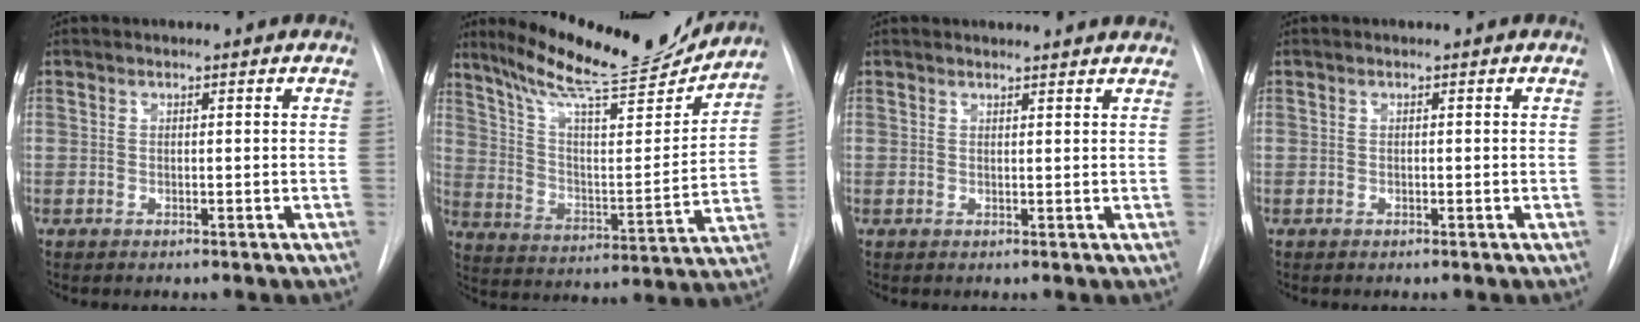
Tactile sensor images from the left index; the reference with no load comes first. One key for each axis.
{"total": 18.8, "fx": 16.9, "fy": 1.9, "fz": 7.9, "tx": -0.135, "ty": -0.035, "tz": 0.262}
{"total": 5.1, "fx": 5.0, "fy": 0.5, "fz": 1.0, "tx": -0.008, "ty": 0.002, "tz": 0.038}
{"total": 0.7, "fx": -0.7, "fy": 0.0, "fz": 0.0, "tx": 0.003, "ty": -0.006, "tz": -0.012}